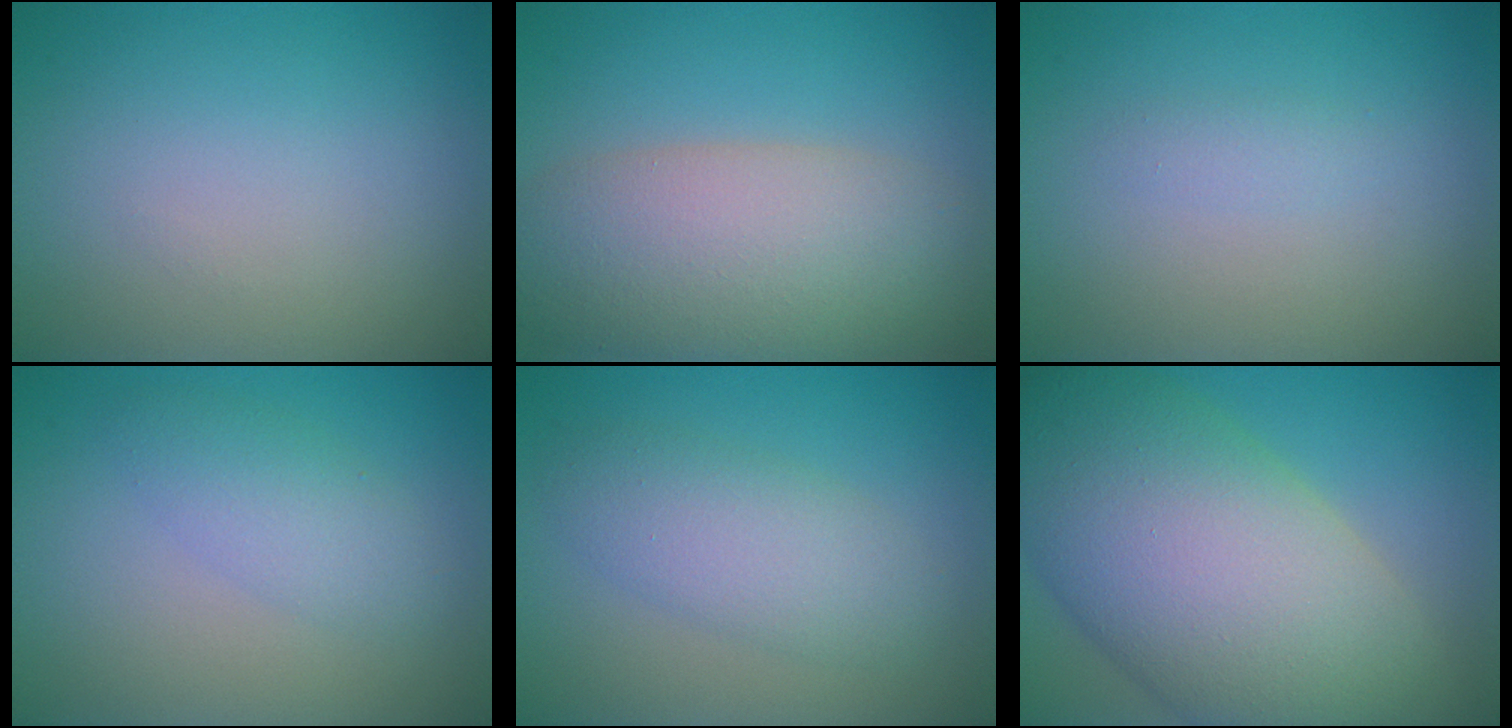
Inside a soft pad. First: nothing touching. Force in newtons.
{"total": 8.7, "press": 8.7, "slide": 0.5}
{"total": 0.8, "press": 0.8, "slide": 0.1}
{"total": 2.7, "press": 2.7, "slide": 0.0}
{"total": 4.0, "press": 4.0, "slide": 0.1}
{"total": 15.9, "press": 15.9, "slide": 0.6}